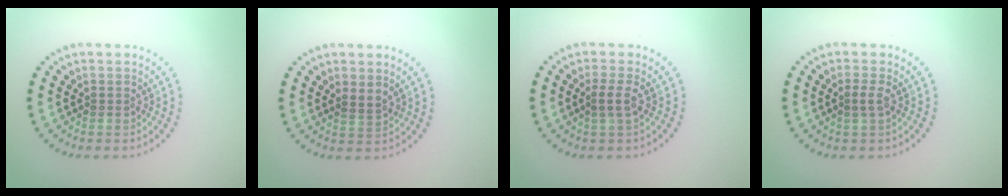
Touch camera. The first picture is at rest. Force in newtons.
{"total": 1.2, "press": 1.0, "slide": 0.7}
{"total": 1.7, "press": 1.3, "slide": 1.0}
{"total": 1.1, "press": 0.9, "slide": 0.5}